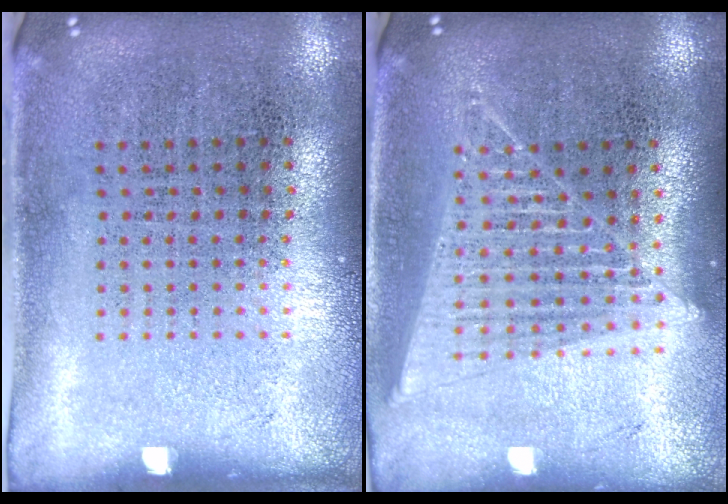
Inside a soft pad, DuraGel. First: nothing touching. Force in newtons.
{"total": 1.7, "press": 1.6, "slide": 0.7}